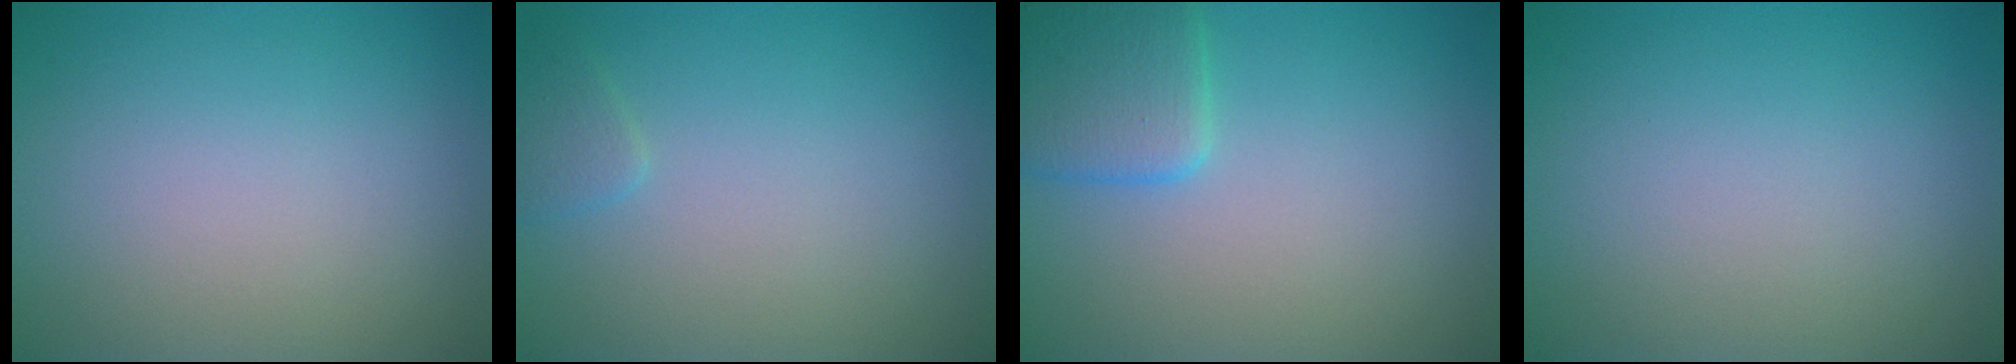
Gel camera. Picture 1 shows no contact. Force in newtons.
{"total": 1.0, "press": 1.0, "slide": 0.0}
{"total": 3.6, "press": 3.6, "slide": 0.3}
{"total": 0.0}